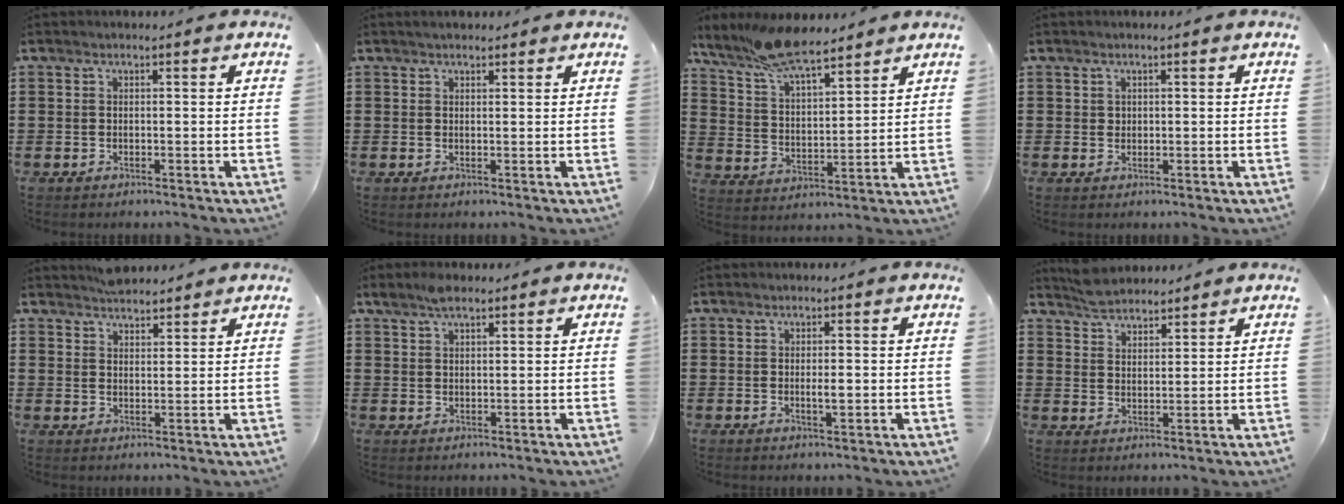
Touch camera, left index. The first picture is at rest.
{"total": 1.0, "force": [0.9, 0.2, 0.2], "torque": [-0.005, 0.002, 0.018]}
{"total": 9.8, "force": [8.3, 2.2, 4.7], "torque": [-0.116, -0.019, 0.155]}
{"total": 0.9, "force": [0.5, 0.8, 0.2], "torque": [-0.005, 0.004, 0.010]}
{"total": 3.3, "force": [3.2, 0.7, -0.3], "torque": [-0.001, -0.003, 0.063]}
{"total": 3.0, "force": [2.3, 1.2, 1.5], "torque": [-0.026, 0.000, 0.041]}
{"total": 1.7, "force": [0.0, 0.5, 1.6], "torque": [-0.030, -0.002, 0.000]}
{"total": 4.2, "force": [3.9, 1.5, 0.1], "torque": [-0.017, -0.005, 0.077]}